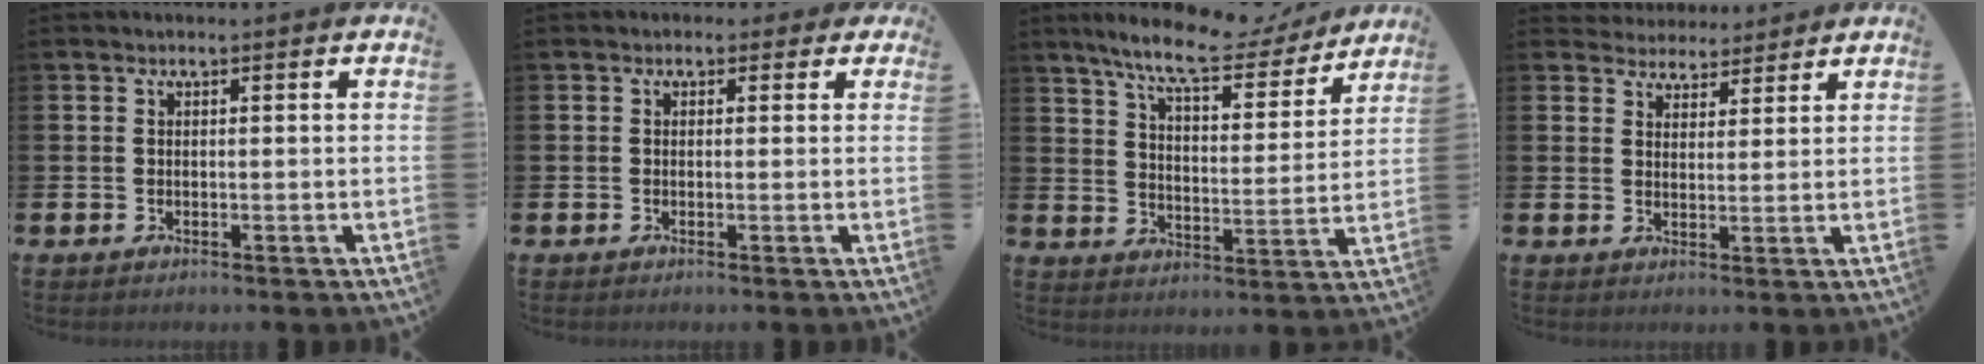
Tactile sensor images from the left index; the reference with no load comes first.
{"total": 1.0, "force": [0.0, 1.0, 0.2], "torque": [0.001, 0.009, -0.004]}
{"total": 10.0, "force": [8.7, 1.8, 4.5], "torque": [-0.108, -0.043, 0.150]}
{"total": 3.8, "force": [3.5, 1.2, -0.5], "torque": [-0.002, -0.020, 0.063]}